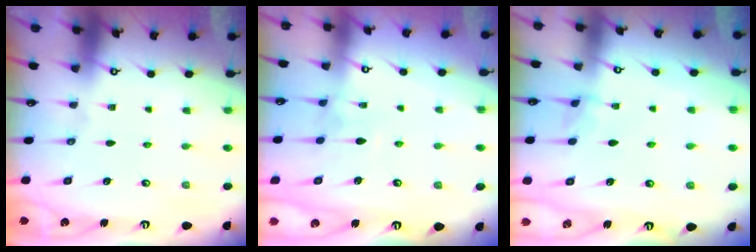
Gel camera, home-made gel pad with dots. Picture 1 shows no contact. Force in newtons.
{"total": 3.3, "press": 3.3, "slide": 0.2}
{"total": 2.8, "press": 2.8, "slide": 0.3}